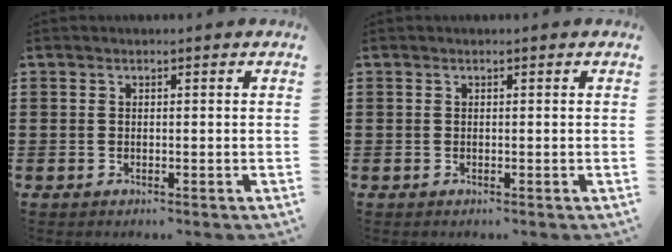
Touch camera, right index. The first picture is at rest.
{"total": 0.0}